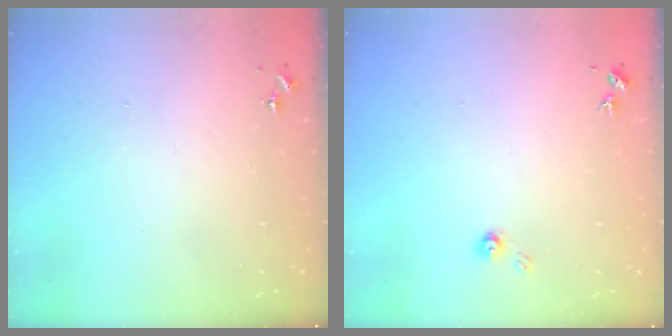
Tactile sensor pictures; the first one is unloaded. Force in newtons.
{"total": 3.9, "press": 3.9, "slide": 0.4}